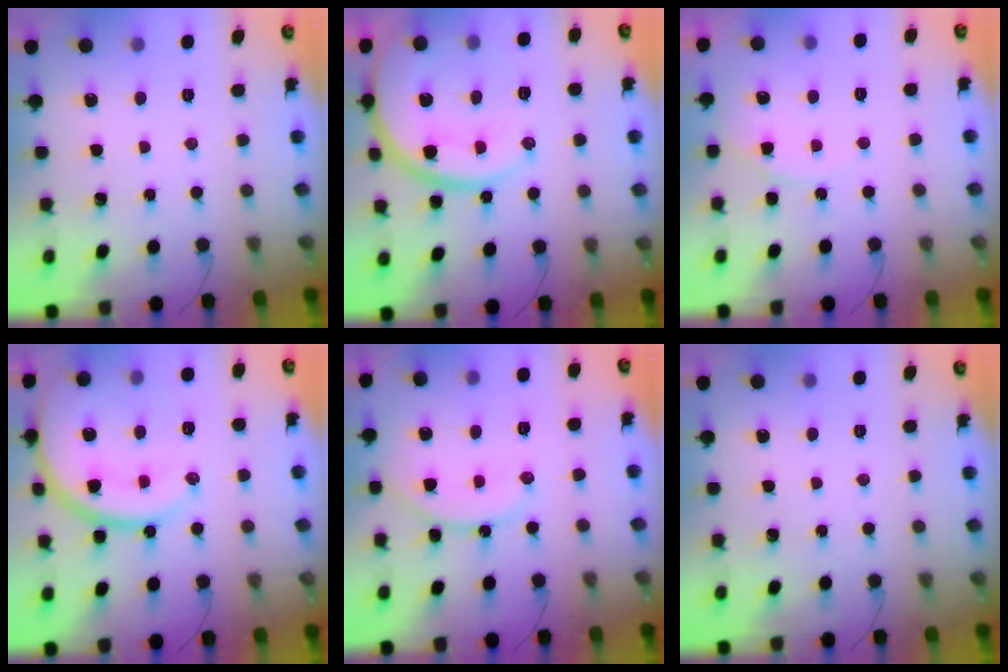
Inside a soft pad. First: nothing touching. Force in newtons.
{"total": 17.7, "press": 17.7, "slide": 1.8}
{"total": 6.6, "press": 6.6, "slide": 0.4}
{"total": 18.2, "press": 18.1, "slide": 2.0}
{"total": 13.2, "press": 13.1, "slide": 1.3}
{"total": 0.0}